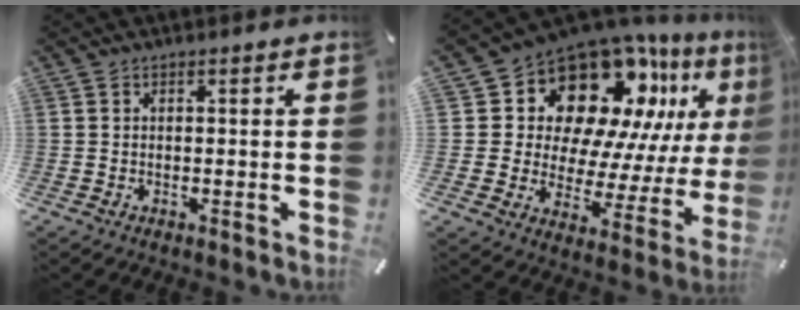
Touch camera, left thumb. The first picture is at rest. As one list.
[{"total": 17.2, "force": [11.8, 10.2, 7.1], "torque": [-0.108, -0.116, 0.208]}]